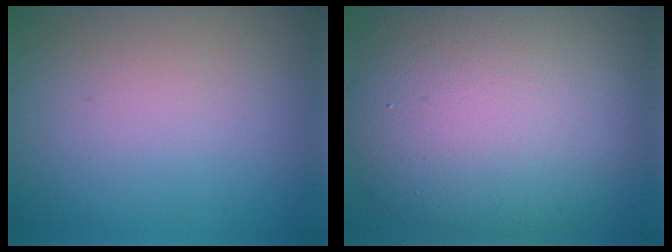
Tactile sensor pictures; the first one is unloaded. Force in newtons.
{"total": 13.1, "press": 13.1, "slide": 0.3}